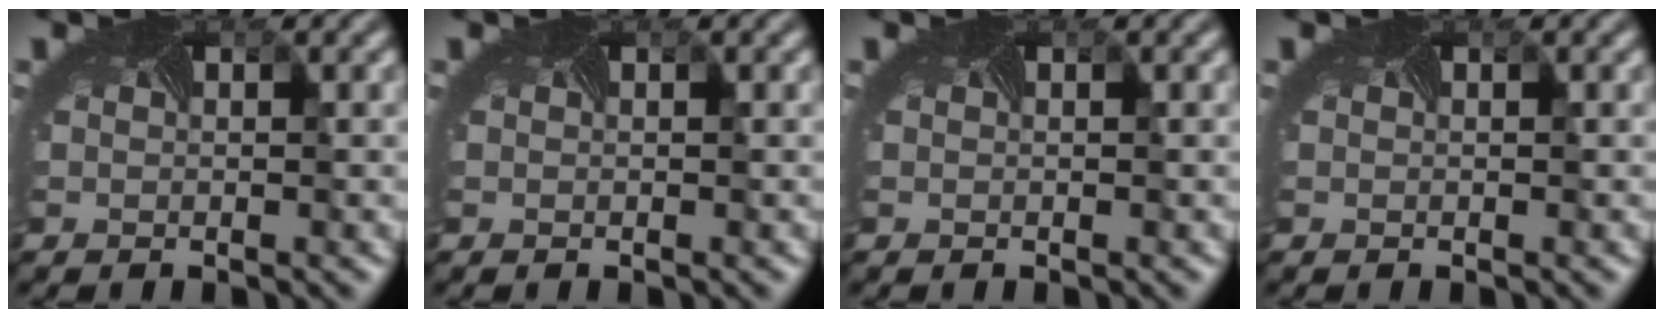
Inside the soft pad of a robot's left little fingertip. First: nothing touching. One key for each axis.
{"total": 0.0}
{"total": 0.0}
{"total": 0.0}